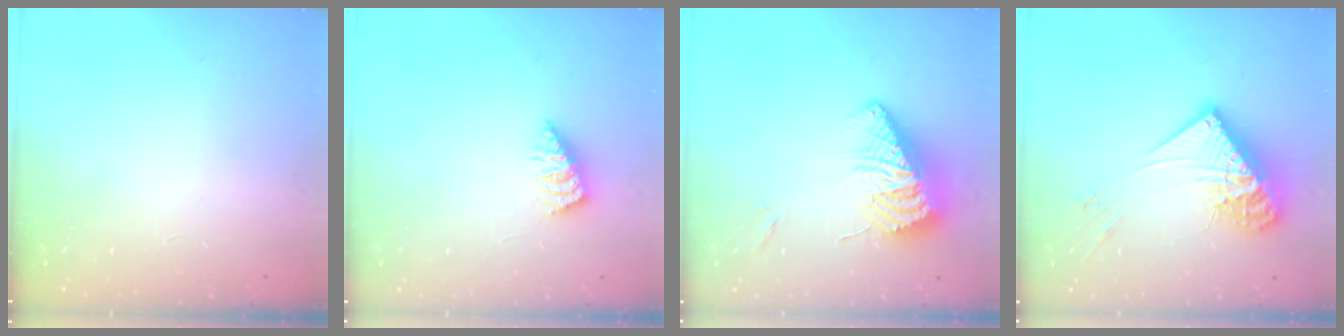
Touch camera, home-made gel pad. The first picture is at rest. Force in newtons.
{"total": 2.9, "press": 2.9, "slide": 0.3}
{"total": 14.4, "press": 14.3, "slide": 2.0}
{"total": 16.8, "press": 16.8, "slide": 1.5}